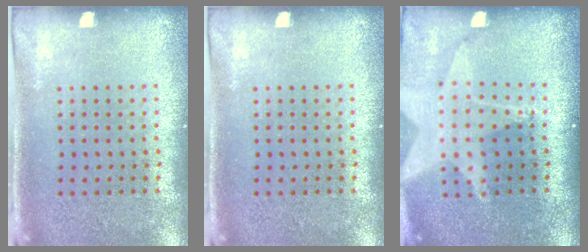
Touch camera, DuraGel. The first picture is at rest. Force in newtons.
{"total": 0.0}
{"total": 1.7, "press": 1.5, "slide": 0.7}